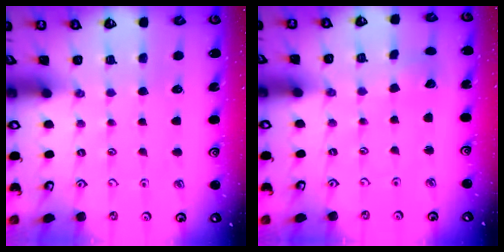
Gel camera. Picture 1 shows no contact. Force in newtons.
{"total": 3.1, "press": 3.1, "slide": 0.3}